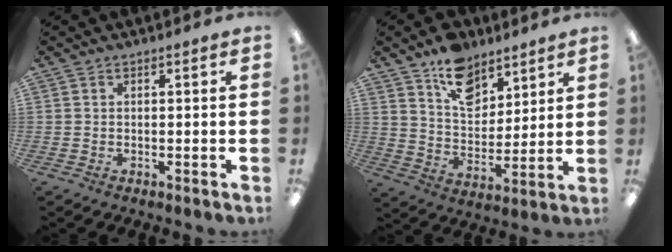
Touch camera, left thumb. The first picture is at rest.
{"total": 12.6, "force": [8.9, 7.5, 4.8], "torque": [-0.063, -0.054, 0.163]}